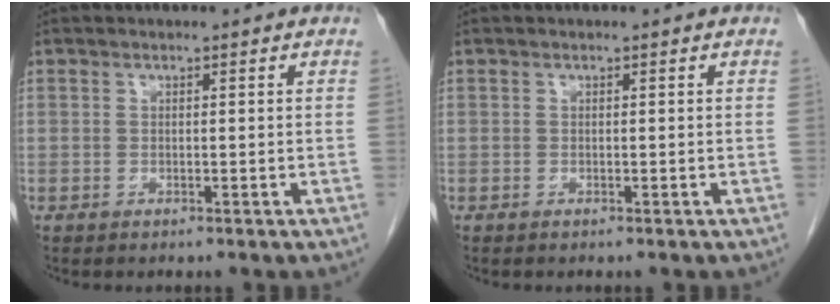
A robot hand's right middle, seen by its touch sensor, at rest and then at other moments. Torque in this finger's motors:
{"motor_torque": [0.29, -0.05, 0.04, 0.01]}